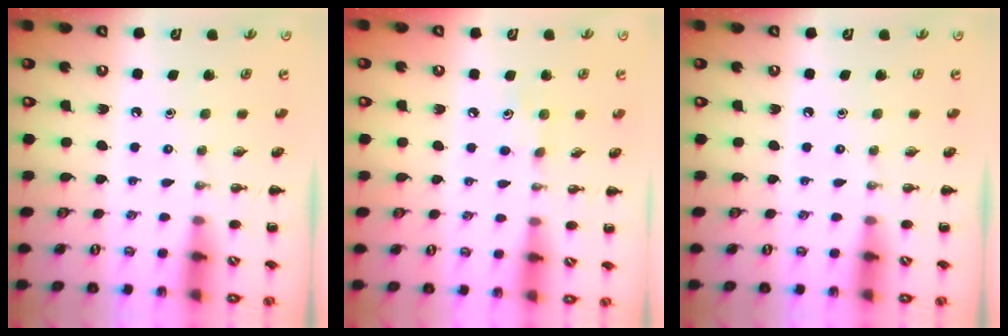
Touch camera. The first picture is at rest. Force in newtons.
{"total": 6.3, "press": 6.0, "slide": 2.0}
{"total": 0.0}